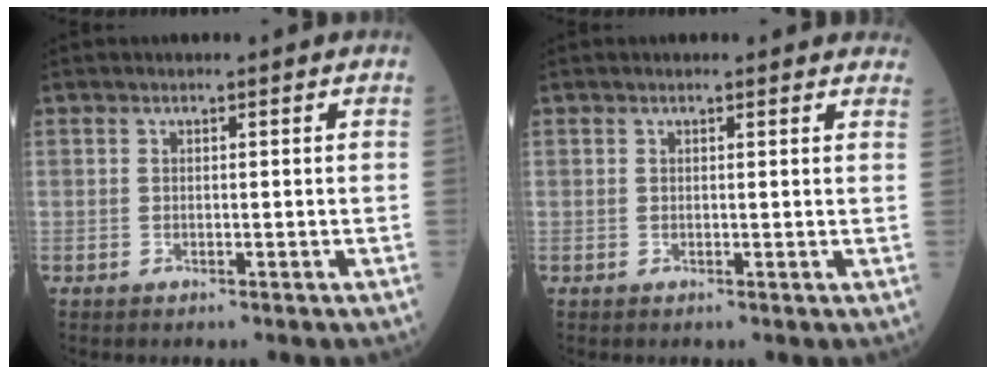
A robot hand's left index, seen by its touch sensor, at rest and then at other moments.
{"total": 6.4, "force": [5.8, 1.5, 2.3], "torque": [-0.018, 0.008, 0.051]}